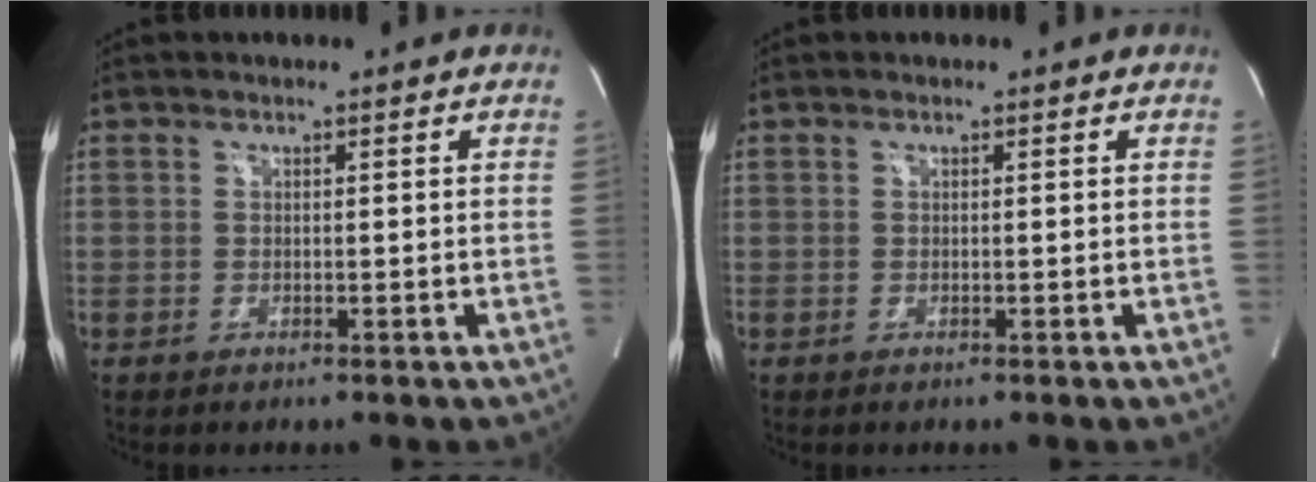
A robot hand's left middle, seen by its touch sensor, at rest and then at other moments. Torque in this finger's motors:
{"motor_torque": [0.14, 0.07, -0.04, 0.01]}